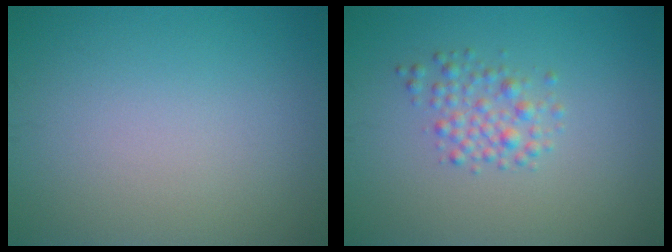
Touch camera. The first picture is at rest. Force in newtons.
{"total": 2.2, "press": 2.2, "slide": 0.1}